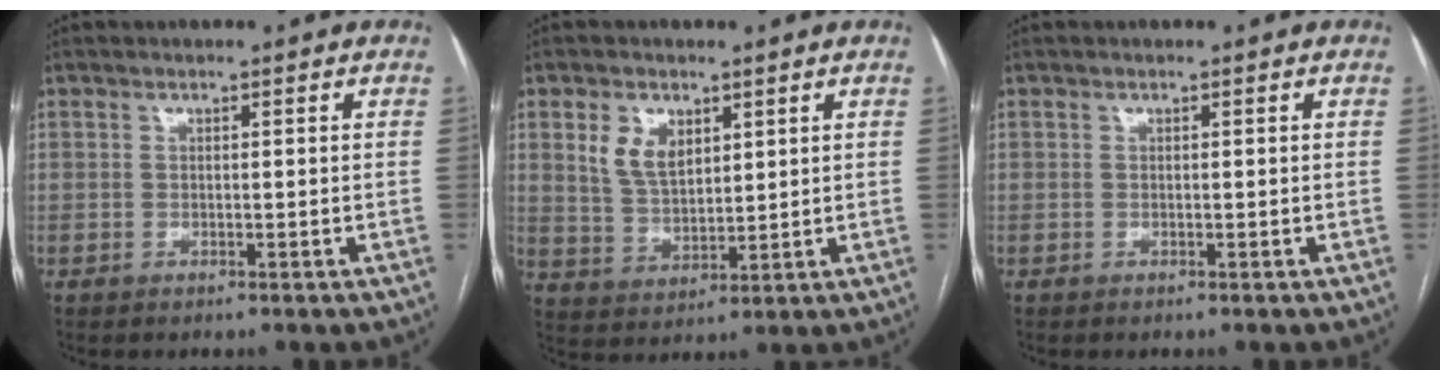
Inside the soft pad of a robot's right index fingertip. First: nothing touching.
{"total": 6.5, "force": [3.0, 3.9, 4.3], "torque": [-0.089, 0.007, 0.067]}
{"total": 0.0}